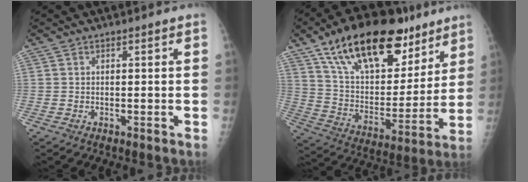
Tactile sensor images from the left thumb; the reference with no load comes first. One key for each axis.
{"total": 27.8, "fx": 17.1, "fy": 13.4, "fz": 17.5, "tx": -0.249, "ty": -0.034, "tz": 0.286}